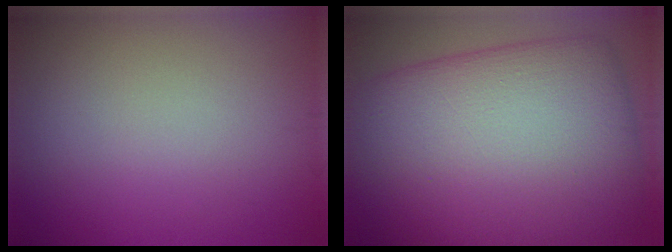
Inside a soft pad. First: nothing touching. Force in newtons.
{"total": 15.7, "press": 15.7, "slide": 0.7}